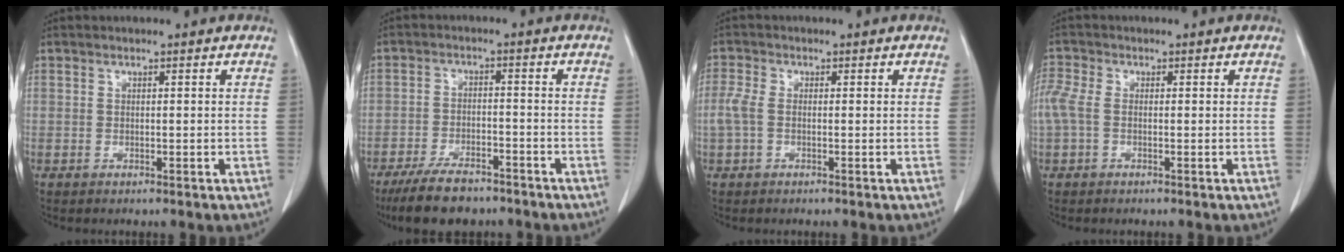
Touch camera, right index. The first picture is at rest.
{"total": 8.9, "force": [-7.2, 3.0, 4.4], "torque": [-0.080, -0.013, -0.123]}
{"total": 2.9, "force": [-0.4, 1.6, 2.4], "torque": [-0.074, 0.007, -0.011]}
{"total": 5.1, "force": [-0.3, 3.1, 4.0], "torque": [-0.126, 0.016, -0.004]}